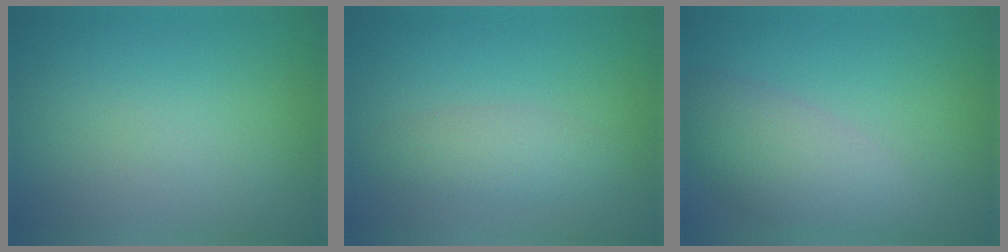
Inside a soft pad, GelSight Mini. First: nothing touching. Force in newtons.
{"total": 2.3, "press": 2.3, "slide": 0.2}
{"total": 5.2, "press": 5.2, "slide": 0.3}